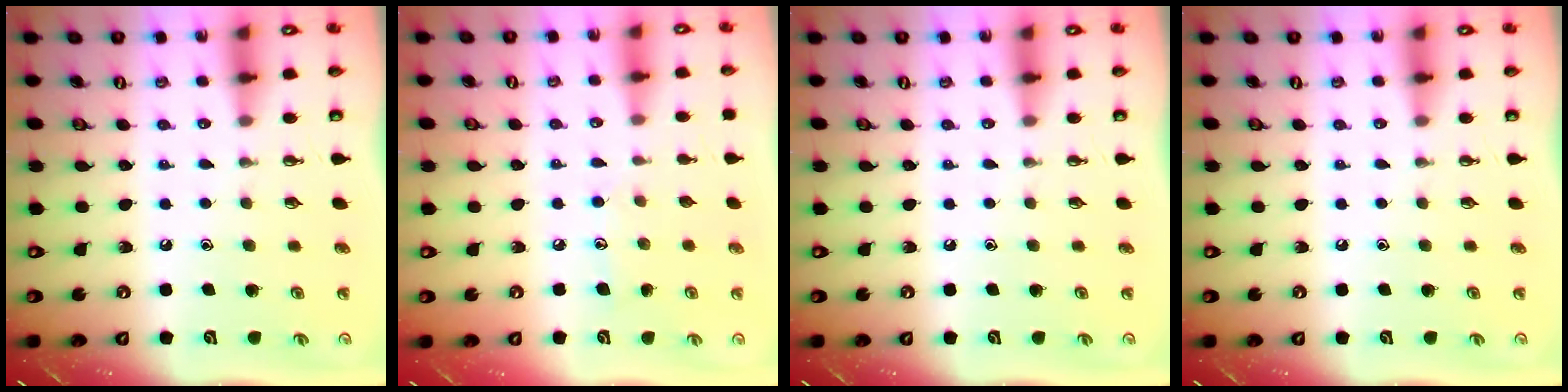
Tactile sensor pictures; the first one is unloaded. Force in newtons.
{"total": 6.1, "press": 6.1, "slide": 0.3}
{"total": 0.0}
{"total": 0.0}